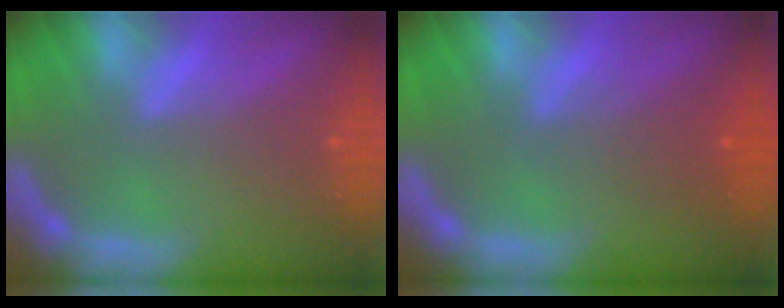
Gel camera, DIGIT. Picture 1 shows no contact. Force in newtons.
{"total": 2.5}